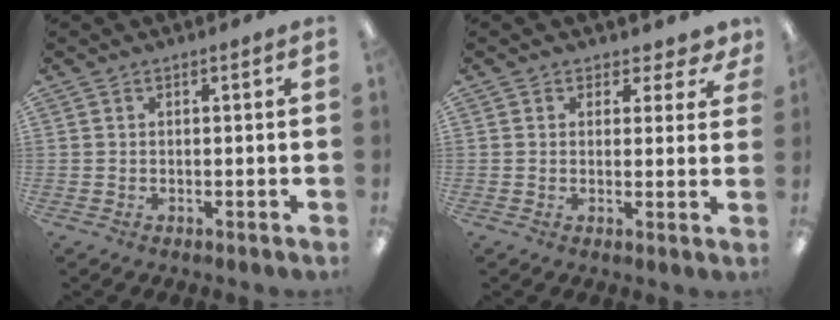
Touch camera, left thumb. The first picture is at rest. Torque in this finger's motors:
{"motor_torque": [0.08, 0.17, 0.05, 0.12, 0.02]}